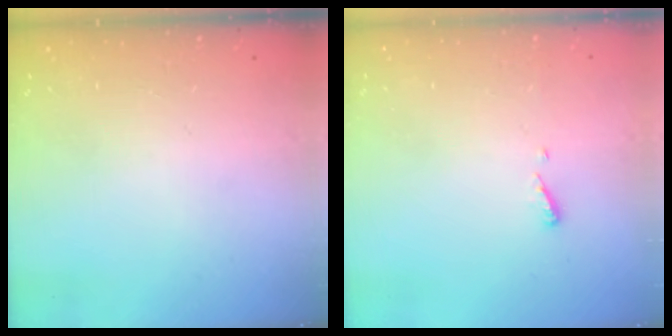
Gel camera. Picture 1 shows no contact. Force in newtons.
{"total": 4.3, "press": 4.2, "slide": 0.4}